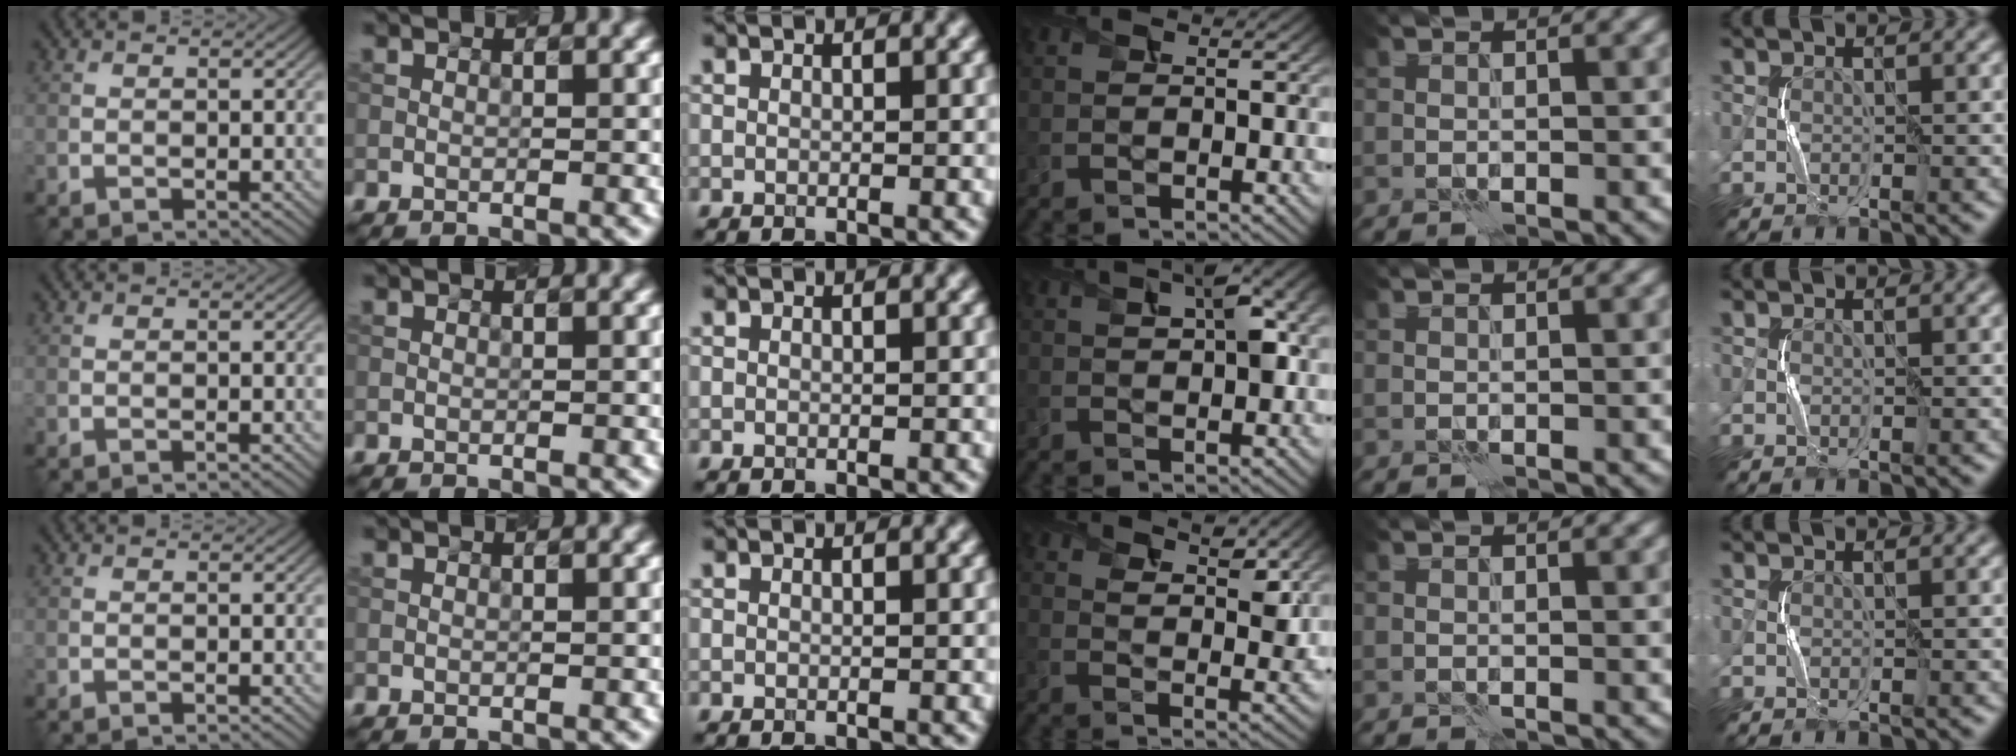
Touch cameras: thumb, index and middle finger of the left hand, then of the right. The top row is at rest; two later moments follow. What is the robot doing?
{"motion": "squeeze", "object": "air blower"}